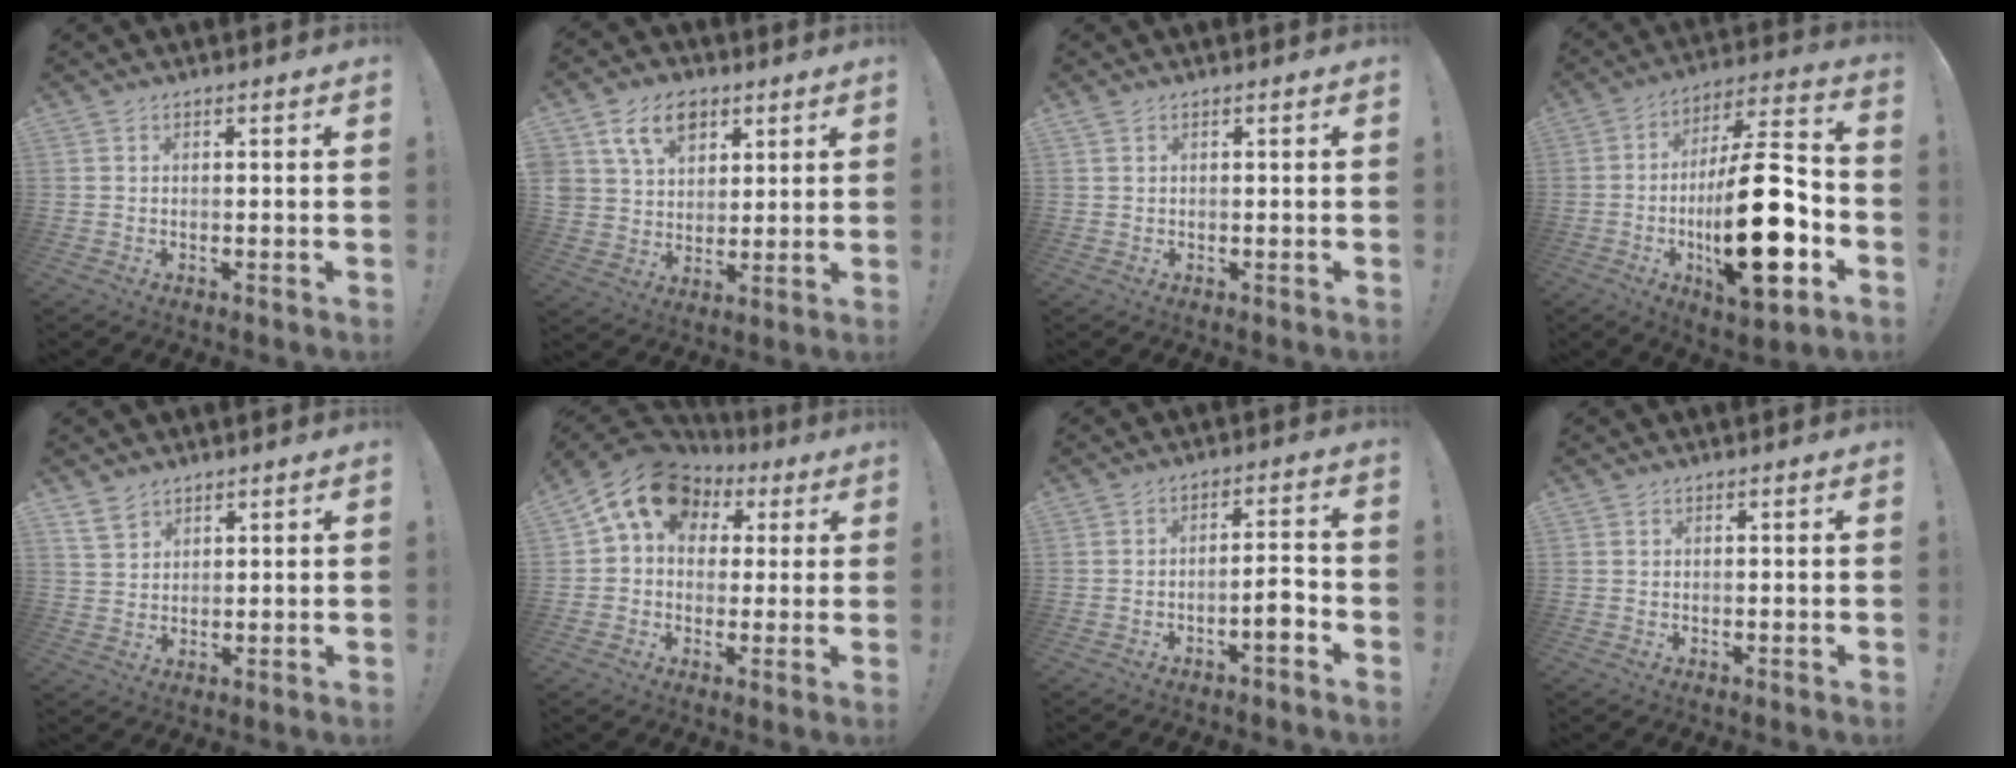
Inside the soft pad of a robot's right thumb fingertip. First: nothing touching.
{"total": 12.2, "force": [6.4, 8.8, 5.5], "torque": [-0.083, -0.022, 0.123]}
{"total": 0.7, "force": [0.5, 0.4, 0.3], "torque": [-0.010, 0.003, 0.010]}
{"total": 25.8, "force": [-6.0, 8.6, 23.6], "torque": [-0.409, 0.029, -0.093]}
{"total": 5.0, "force": [3.8, 2.8, 1.5], "torque": [-0.034, -0.016, 0.075]}
{"total": 13.8, "force": [5.4, 10.1, 7.6], "torque": [-0.123, -0.015, 0.105]}
{"total": 6.2, "force": [-3.3, 1.1, 5.1], "torque": [-0.076, 0.014, -0.055]}
{"total": 0.0}